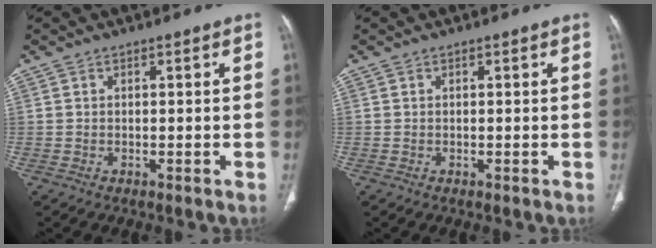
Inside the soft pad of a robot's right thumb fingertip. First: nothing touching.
{"total": 0.0}